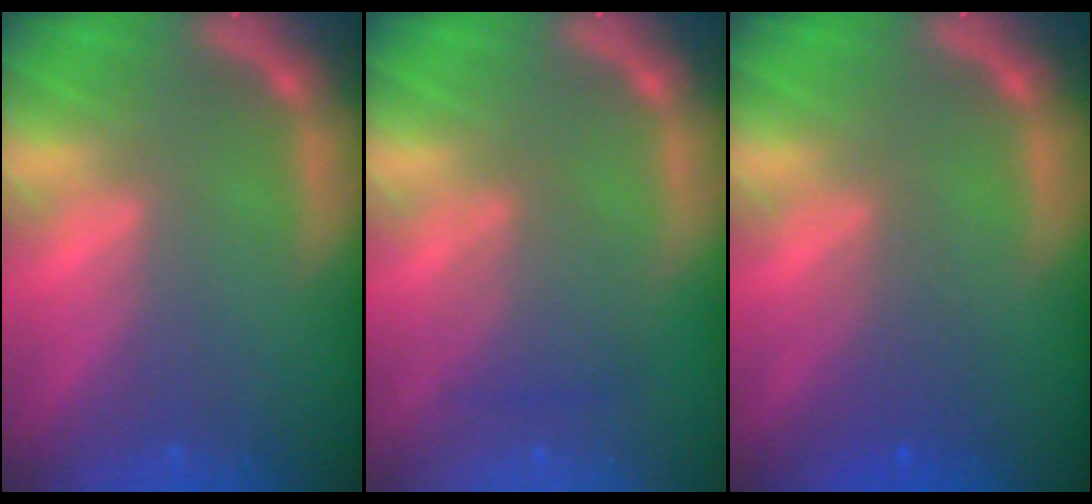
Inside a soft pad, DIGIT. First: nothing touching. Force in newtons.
{"total": 3.0}
{"total": 2.5}